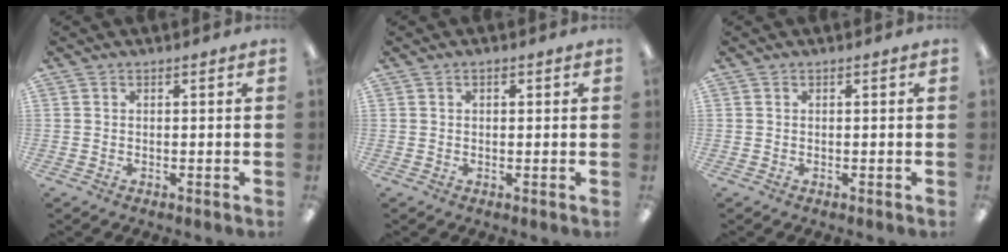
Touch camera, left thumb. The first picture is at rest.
{"total": 1.0, "force": [0.4, 0.6, 0.7], "torque": [-0.005, 0.001, 0.004]}
{"total": 0.0}